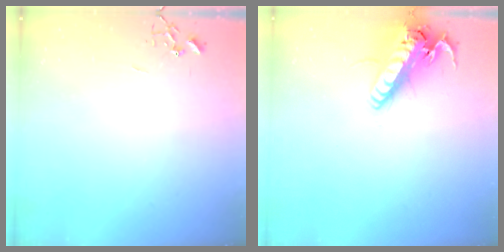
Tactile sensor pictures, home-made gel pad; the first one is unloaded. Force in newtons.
{"total": 19.1, "press": 18.8, "slide": 3.3}